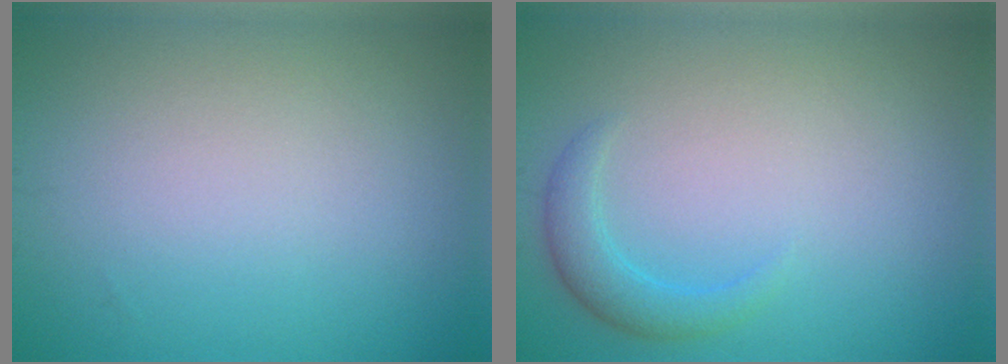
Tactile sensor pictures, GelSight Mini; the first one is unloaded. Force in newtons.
{"total": 2.1, "press": 2.1, "slide": 0.2}